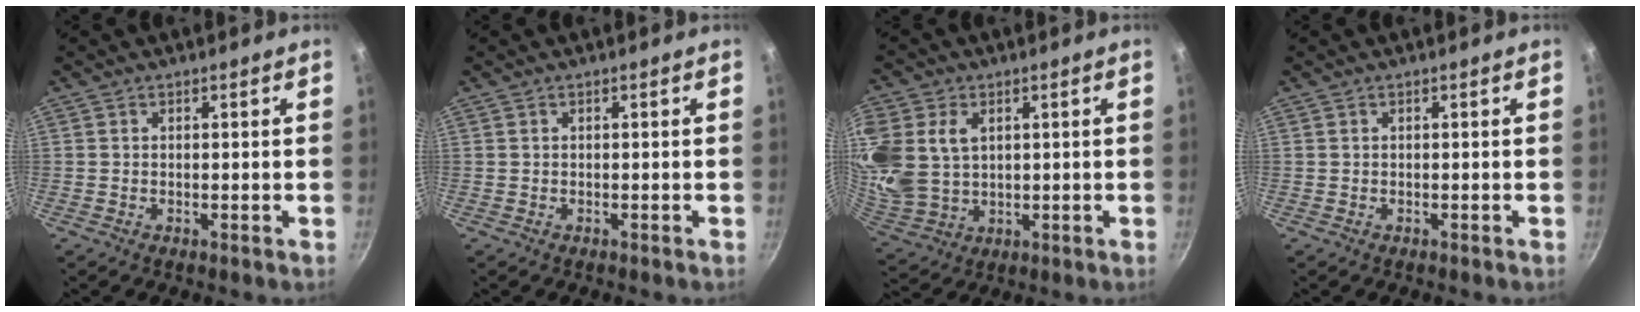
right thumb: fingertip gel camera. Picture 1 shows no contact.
{"total": 0.0}
{"total": 17.8, "force": [4.5, 13.4, 10.9], "torque": [-0.260, 0.005, 0.102]}
{"total": 0.0}